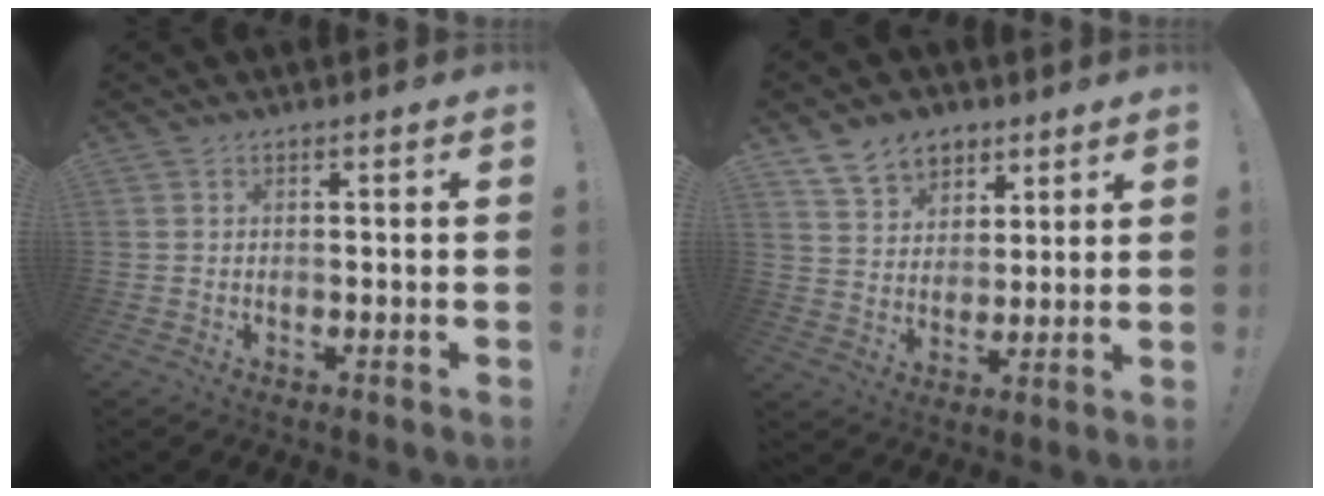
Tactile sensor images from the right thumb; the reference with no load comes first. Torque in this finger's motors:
{"motor_torque": [0.00, 0.01, 0.25, 0.25, 0.00]}